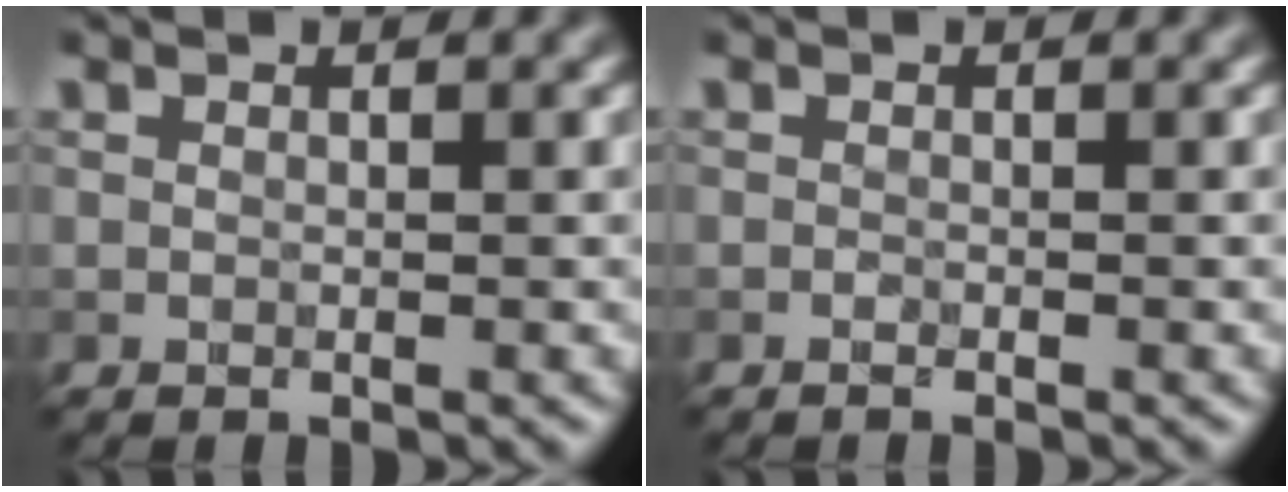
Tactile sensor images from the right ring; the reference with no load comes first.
{"total": 0.5, "force": [-0.5, 0.2, 0.1], "torque": [0.001, -0.006, -0.009]}